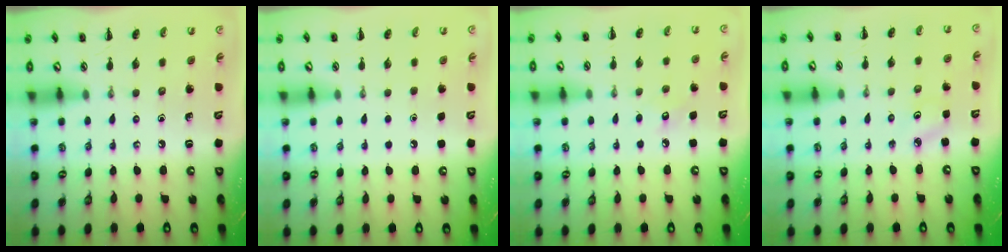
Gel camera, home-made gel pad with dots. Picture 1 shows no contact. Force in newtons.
{"total": 1.8, "press": 1.8, "slide": 0.1}
{"total": 5.0, "press": 4.8, "slide": 1.2}
{"total": 2.4, "press": 2.3, "slide": 0.6}